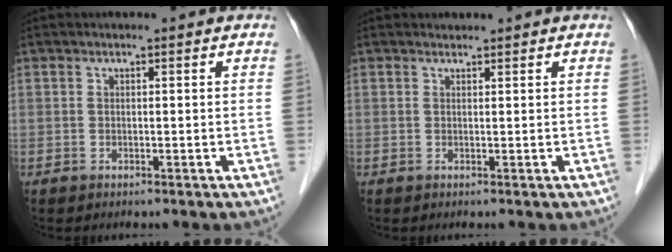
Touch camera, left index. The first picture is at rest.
{"total": 0.8, "force": [0.8, 0.2, 0.0], "torque": [-0.011, 0.005, 0.015]}